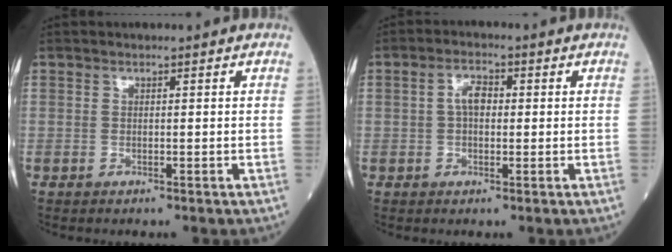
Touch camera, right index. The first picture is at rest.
{"total": 3.3, "force": [0.2, 1.8, 2.7], "torque": [-0.053, 0.013, 0.003]}